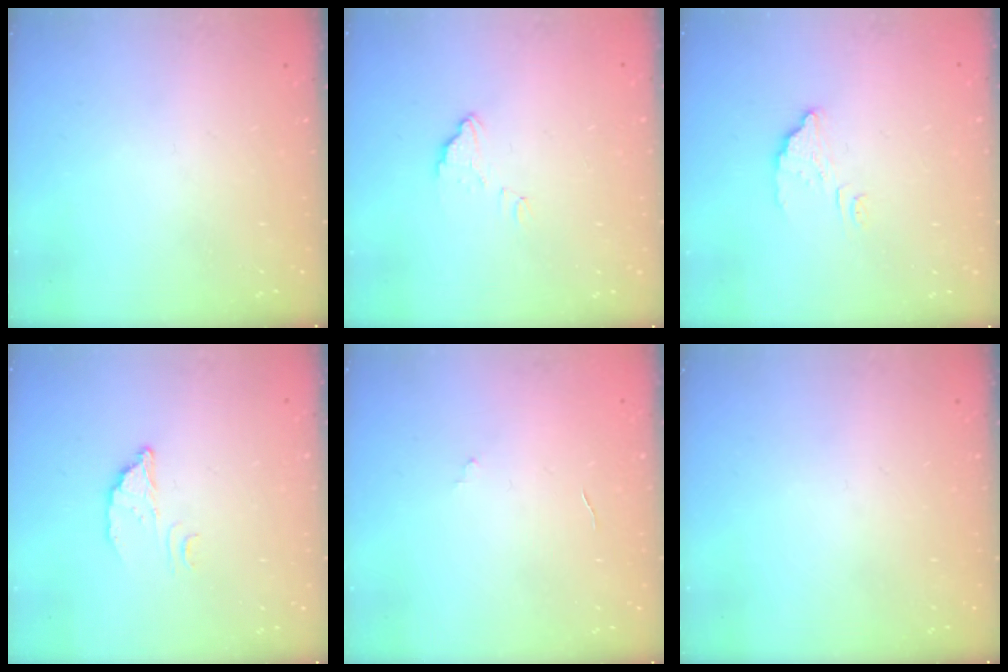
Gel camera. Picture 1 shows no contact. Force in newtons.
{"total": 3.8, "press": 3.7, "slide": 0.3}
{"total": 5.3, "press": 5.3, "slide": 0.4}
{"total": 2.8, "press": 2.8, "slide": 0.2}
{"total": 3.6, "press": 3.6, "slide": 0.2}
{"total": 0.0}